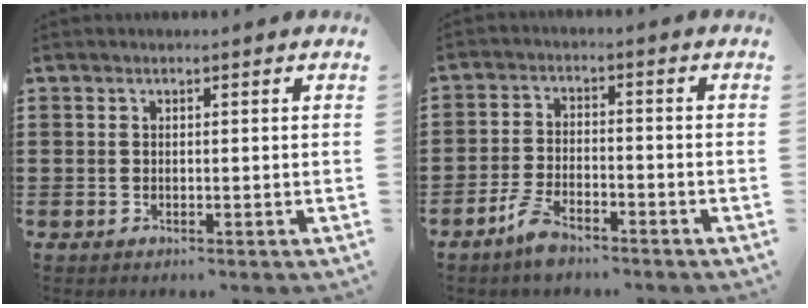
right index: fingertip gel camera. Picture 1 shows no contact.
{"total": 4.6, "force": [-3.6, 1.5, 2.4], "torque": [-0.060, 0.005, -0.073]}